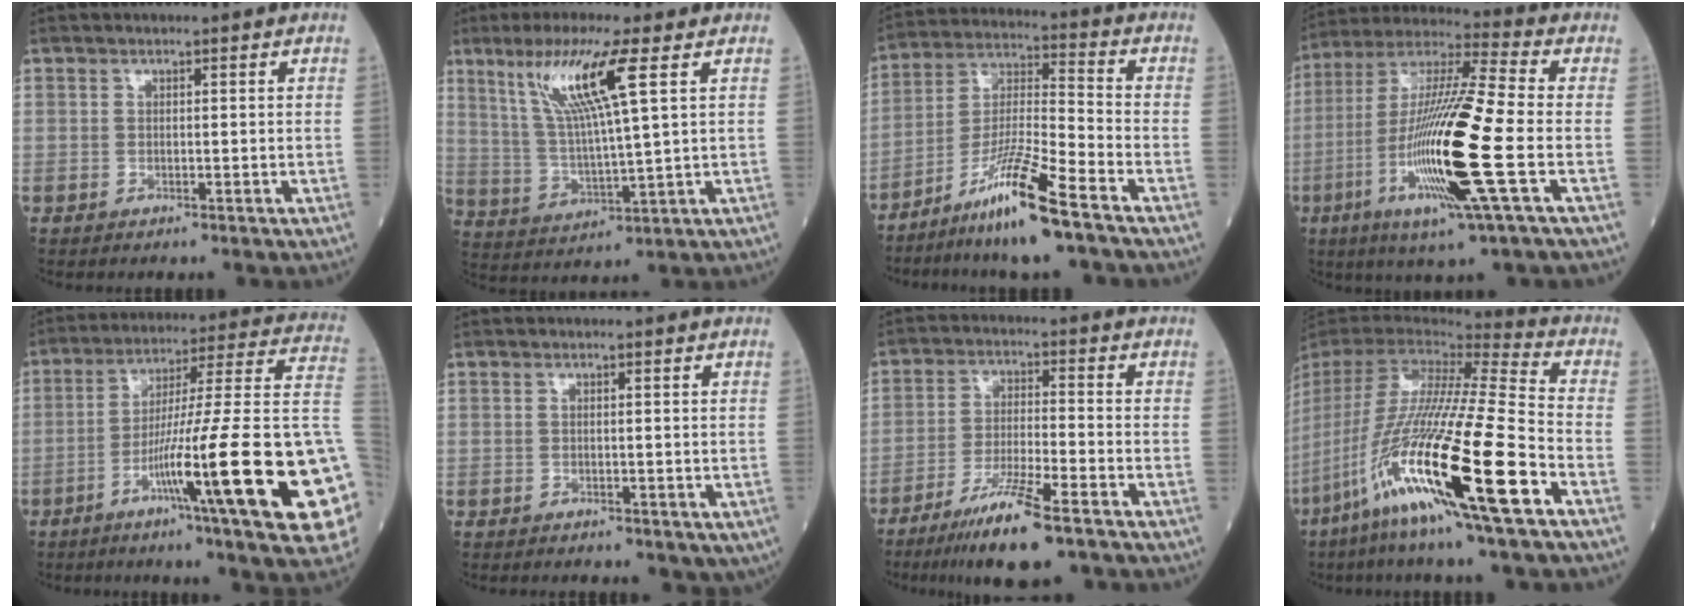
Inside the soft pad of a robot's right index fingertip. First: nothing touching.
{"total": 11.4, "force": [5.2, -0.3, 10.2], "torque": [-0.210, 0.003, 0.102]}
{"total": 12.6, "force": [-8.3, -0.6, 9.5], "torque": [-0.190, -0.027, -0.159]}
{"total": 20.1, "force": [-5.3, 0.0, 19.4], "torque": [-0.412, -0.028, -0.110]}
{"total": 26.1, "force": [-7.1, -0.5, 25.1], "torque": [-0.297, -0.015, -0.125]}
{"total": 3.9, "force": [-2.3, 1.7, 2.6], "torque": [-0.031, -0.007, -0.030]}
{"total": 10.5, "force": [-7.0, 0.5, 7.8], "torque": [-0.153, -0.029, -0.127]}
{"total": 27.8, "force": [-12.4, 0.8, 24.9], "torque": [-0.504, -0.073, -0.236]}